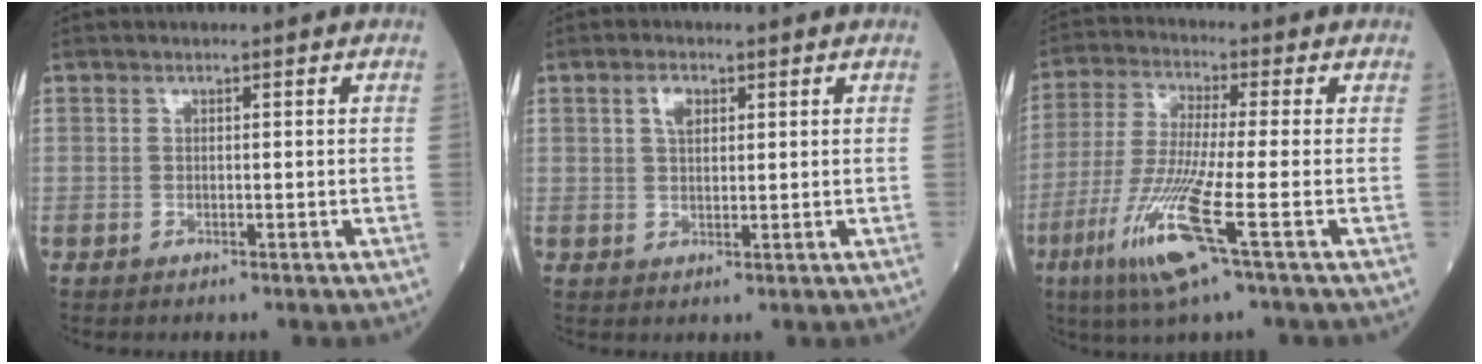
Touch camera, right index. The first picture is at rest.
{"total": 2.8, "force": [1.2, 1.5, 2.1], "torque": [-0.040, 0.005, 0.023]}
{"total": 11.7, "force": [-4.9, -0.5, 10.6], "torque": [-0.228, -0.031, -0.101]}